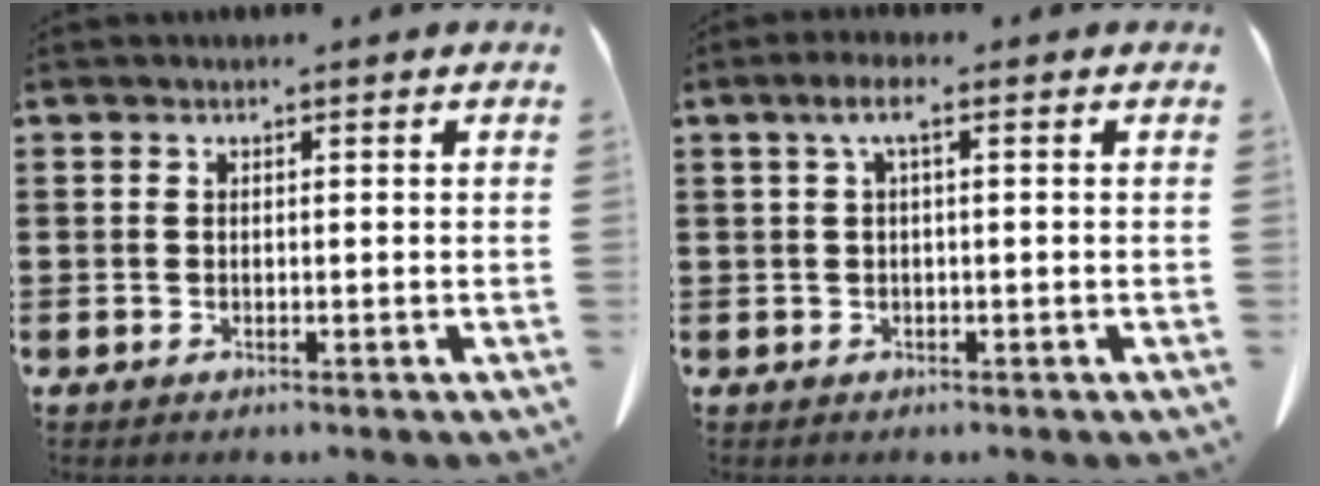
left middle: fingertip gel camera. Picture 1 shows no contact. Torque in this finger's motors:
{"motor_torque": [0.55, 0.11, 0.23, 0.06]}